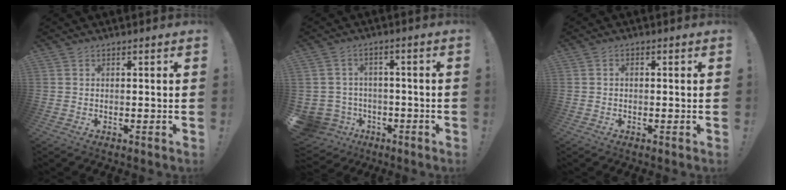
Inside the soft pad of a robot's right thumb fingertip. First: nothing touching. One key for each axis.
{"total": 7.1, "fx": -2.2, "fy": 6.5, "fz": 1.6, "tx": -0.063, "ty": 0.012, "tz": -0.032}
{"total": 1.0, "fx": -0.5, "fy": 0.5, "fz": 0.6, "tx": -0.011, "ty": 0.003, "tz": -0.010}